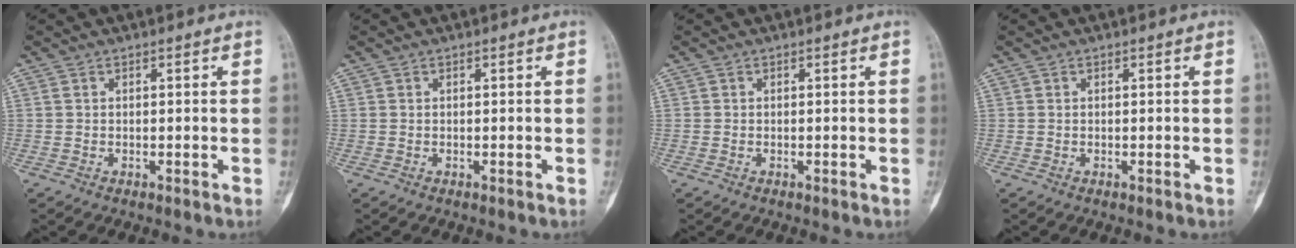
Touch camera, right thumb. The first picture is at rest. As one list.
[{"total": 0.0}, {"total": 0.0}, {"total": 0.0}]